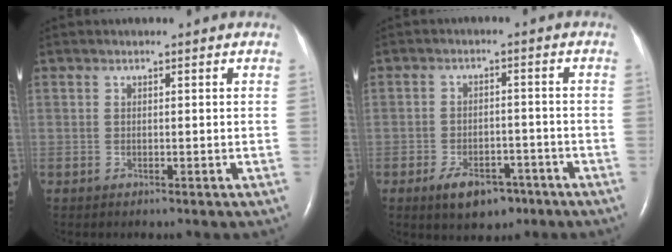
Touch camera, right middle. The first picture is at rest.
{"total": 6.8, "force": [-4.3, 3.6, 3.8], "torque": [-0.066, 0.003, -0.061]}